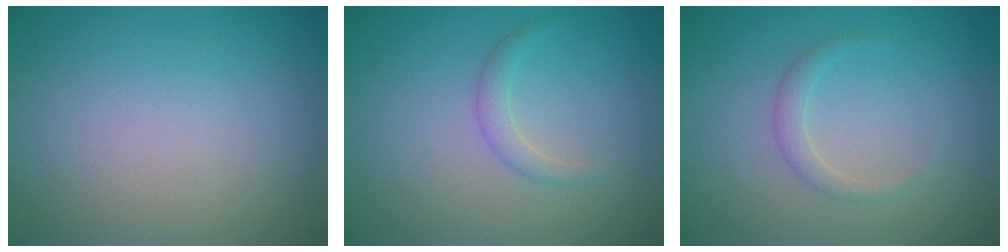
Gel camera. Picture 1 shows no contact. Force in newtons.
{"total": 1.3, "press": 1.3, "slide": 0.1}
{"total": 1.4, "press": 1.4, "slide": 0.1}